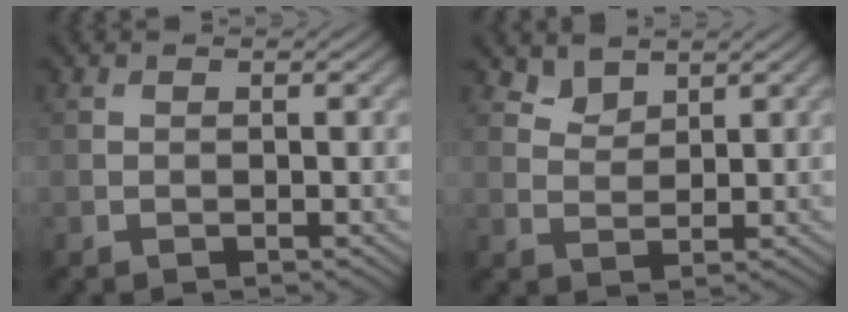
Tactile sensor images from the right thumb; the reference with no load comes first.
{"total": 2.5, "force": [2.1, 1.1, 0.7], "torque": [-0.018, -0.006, 0.048]}